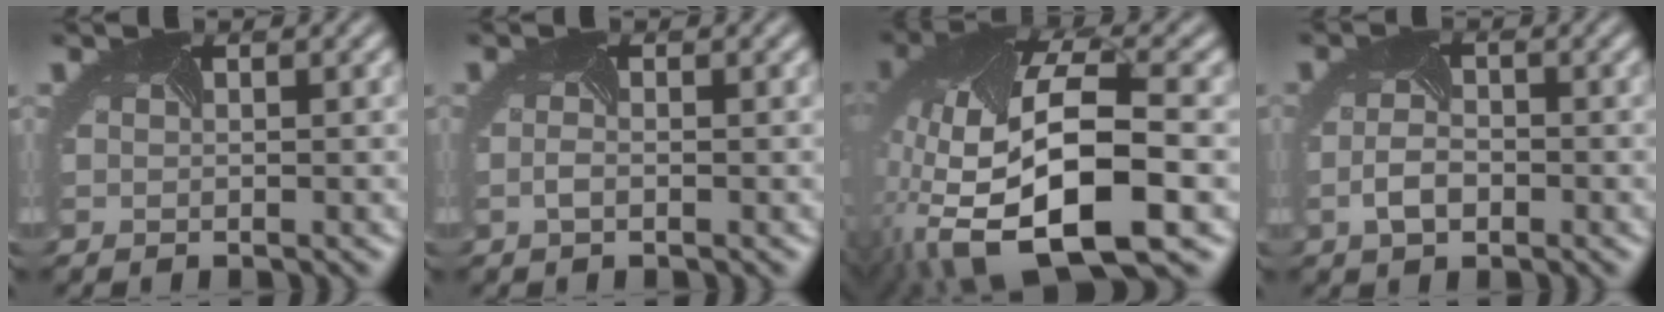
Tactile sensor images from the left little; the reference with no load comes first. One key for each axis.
{"total": 0.7, "fx": -0.6, "fy": 0.0, "fz": 0.3, "tx": -0.016, "ty": -0.001, "tz": -0.011}
{"total": 15.7, "fx": -4.4, "fy": 7.2, "fz": 13.3, "tx": -0.273, "ty": -0.019, "tz": -0.063}
{"total": 2.3, "fx": -1.0, "fy": 1.2, "fz": 1.6, "tx": -0.044, "ty": -0.003, "tz": -0.020}